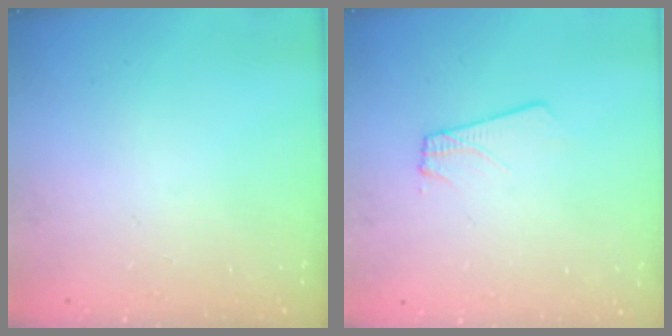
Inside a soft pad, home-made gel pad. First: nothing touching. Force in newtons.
{"total": 1.8, "press": 1.8, "slide": 0.1}